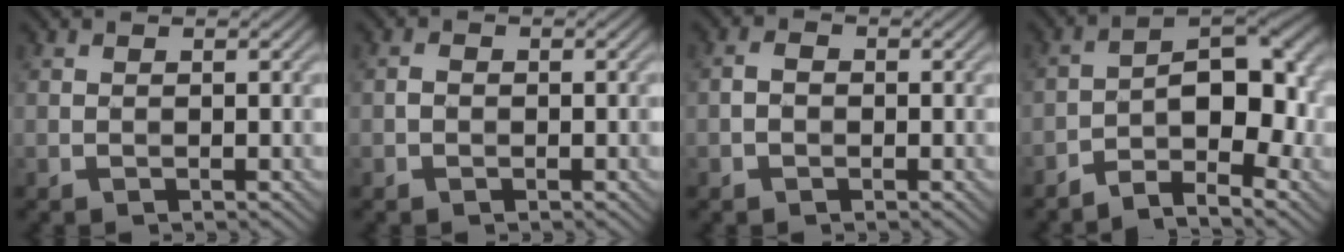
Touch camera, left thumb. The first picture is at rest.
{"total": 1.0, "force": [-0.3, 0.7, 0.5], "torque": [-0.010, 0.000, -0.009]}
{"total": 1.6, "force": [-0.5, 1.1, 1.0], "torque": [-0.020, 0.003, -0.013]}
{"total": 9.3, "force": [-4.5, 3.7, 7.2], "torque": [-0.098, 0.009, -0.078]}